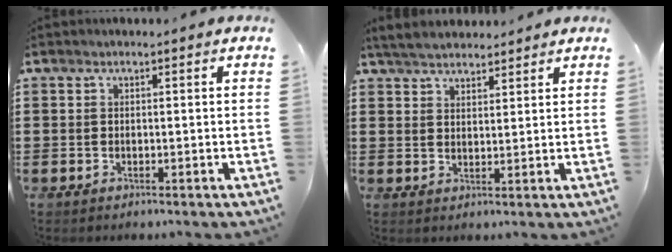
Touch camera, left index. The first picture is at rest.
{"total": 4.2, "force": [4.0, 1.0, 1.0], "torque": [-0.031, -0.003, 0.075]}